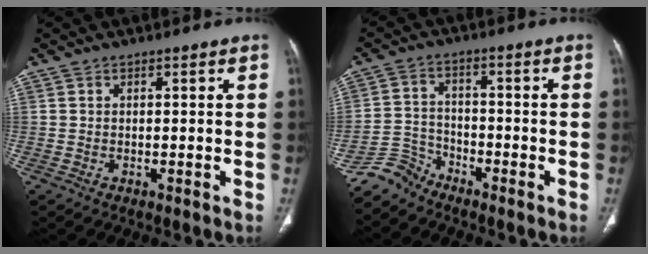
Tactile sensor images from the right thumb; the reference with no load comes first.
{"total": 5.0, "force": [-4.7, 1.6, -0.5], "torque": [0.010, 0.030, -0.101]}